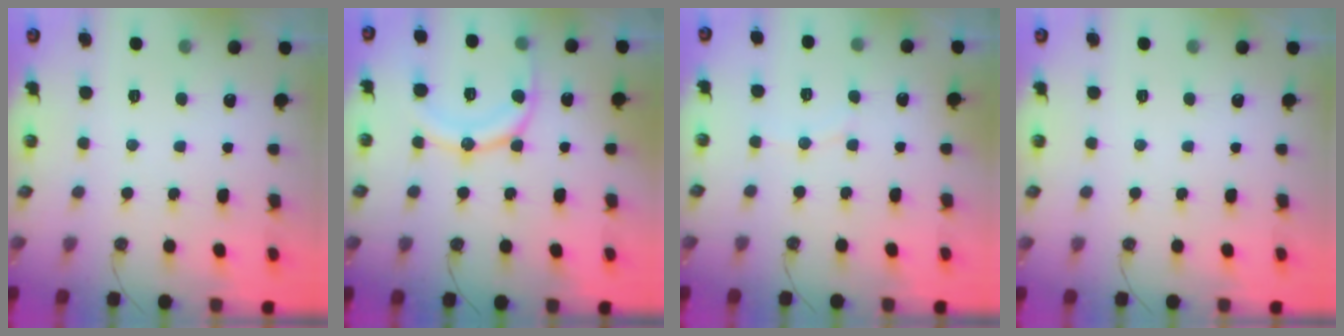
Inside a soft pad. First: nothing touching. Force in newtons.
{"total": 14.8, "press": 14.7, "slide": 1.5}
{"total": 2.9, "press": 2.9, "slide": 0.3}
{"total": 0.0}